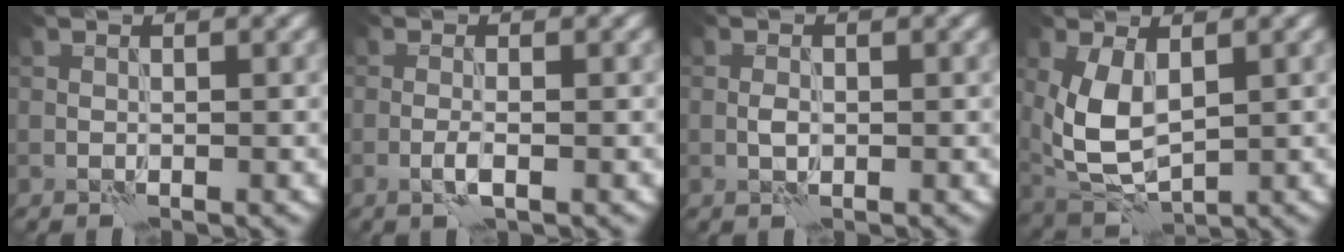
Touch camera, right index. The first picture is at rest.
{"total": 1.3, "force": [-0.4, 0.3, 1.2], "torque": [-0.027, 0.001, -0.012]}
{"total": 0.9, "force": [0.0, 0.6, 0.7], "torque": [-0.014, 0.001, -0.003]}
{"total": 6.1, "force": [1.2, 3.6, 4.8], "torque": [-0.122, -0.005, 0.026]}